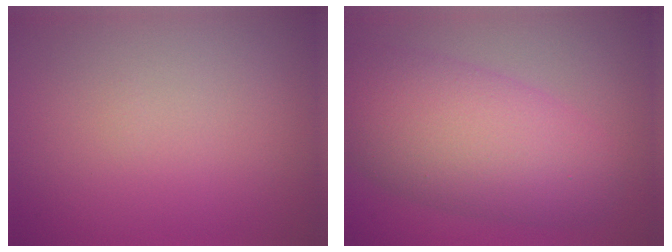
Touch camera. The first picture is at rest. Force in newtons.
{"total": 8.8, "press": 8.8, "slide": 0.2}